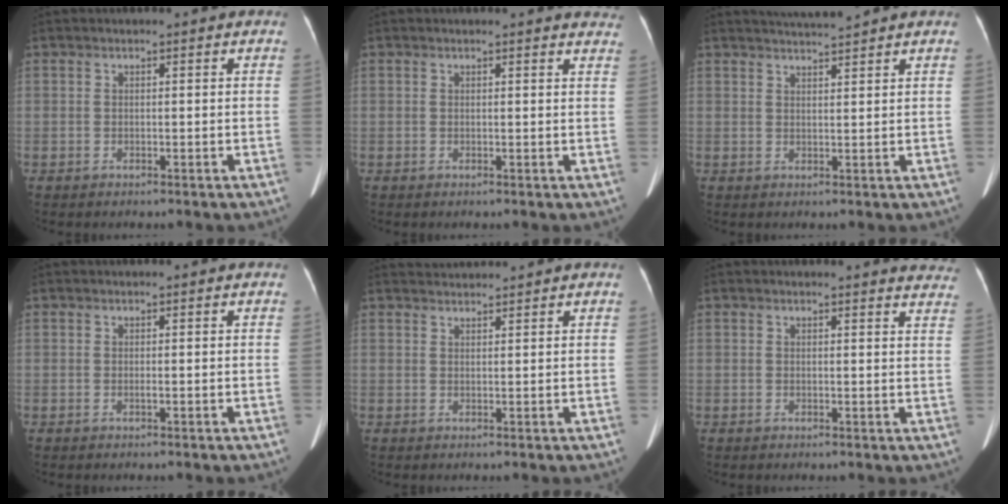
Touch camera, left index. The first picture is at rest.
{"total": 7.4, "force": [7.1, 1.3, 1.3], "torque": [0.007, -0.009, 0.047]}
{"total": 3.6, "force": [3.4, -0.7, 0.8], "torque": [-0.015, 0.010, 0.058]}
{"total": 0.0}
{"total": 2.4, "force": [2.3, -0.5, -0.2], "torque": [0.000, 0.018, 0.050]}
{"total": 9.1, "force": [9.0, 1.2, 1.3], "torque": [0.015, -0.040, 0.061]}